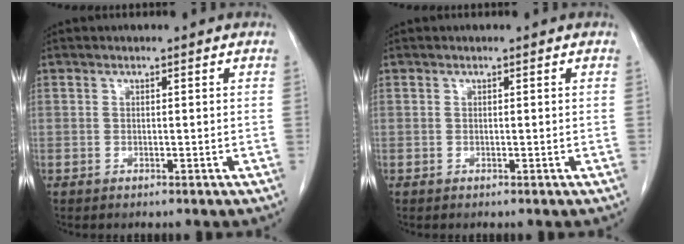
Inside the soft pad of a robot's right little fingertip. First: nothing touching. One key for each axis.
{"total": 0.0}